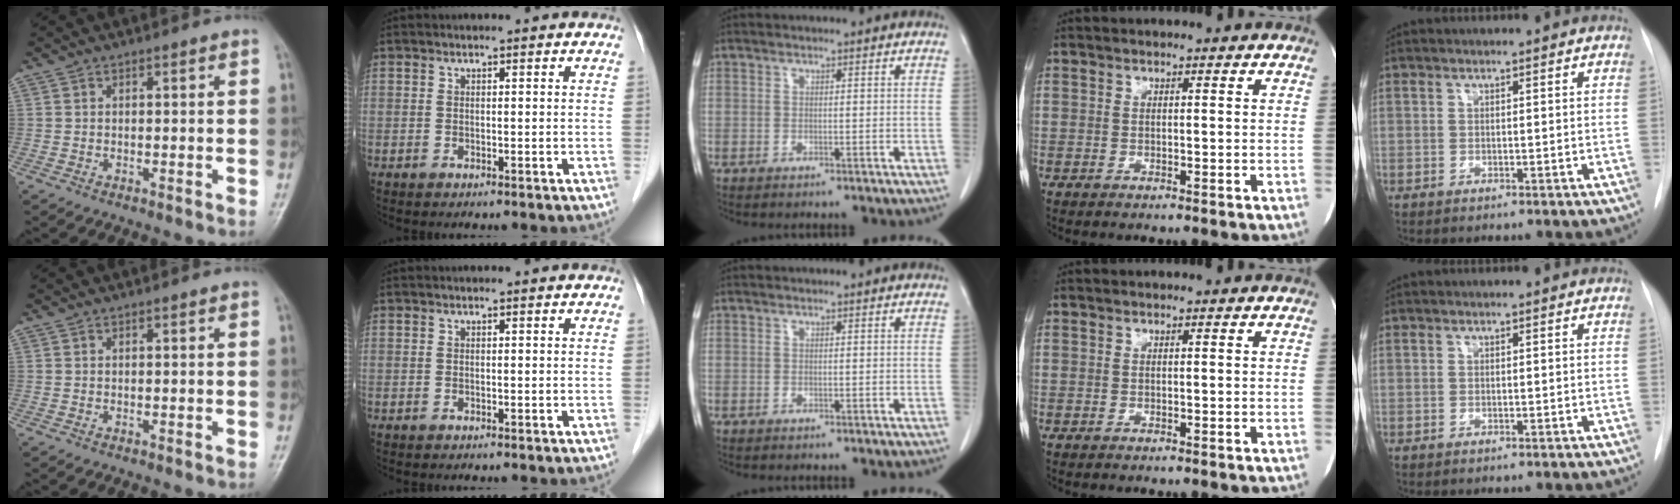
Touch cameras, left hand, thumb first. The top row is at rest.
{}